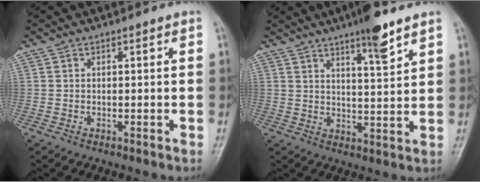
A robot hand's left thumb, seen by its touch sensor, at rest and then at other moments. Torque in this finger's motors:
{"motor_torque": [1.47, 0.65, 0.85, -0.92, 0.05]}